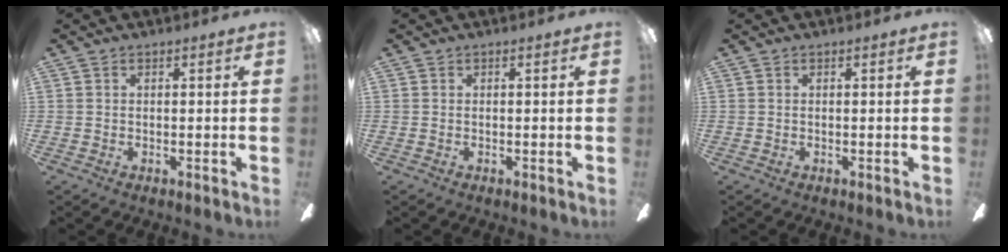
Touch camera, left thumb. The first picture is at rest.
{"total": 0.0}
{"total": 0.0}